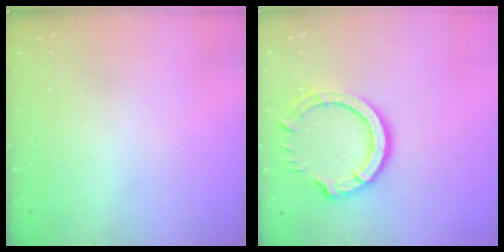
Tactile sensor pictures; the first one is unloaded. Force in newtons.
{"total": 10.8, "press": 10.8, "slide": 1.2}